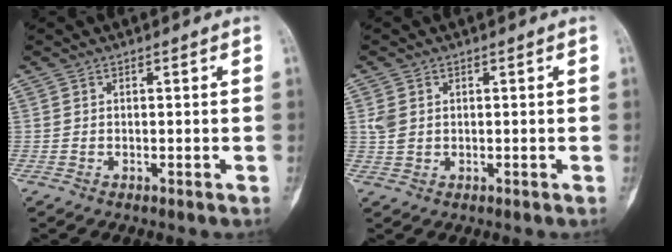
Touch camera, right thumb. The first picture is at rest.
{"total": 2.9, "force": [0.6, 2.2, 1.8], "torque": [-0.036, 0.002, 0.017]}